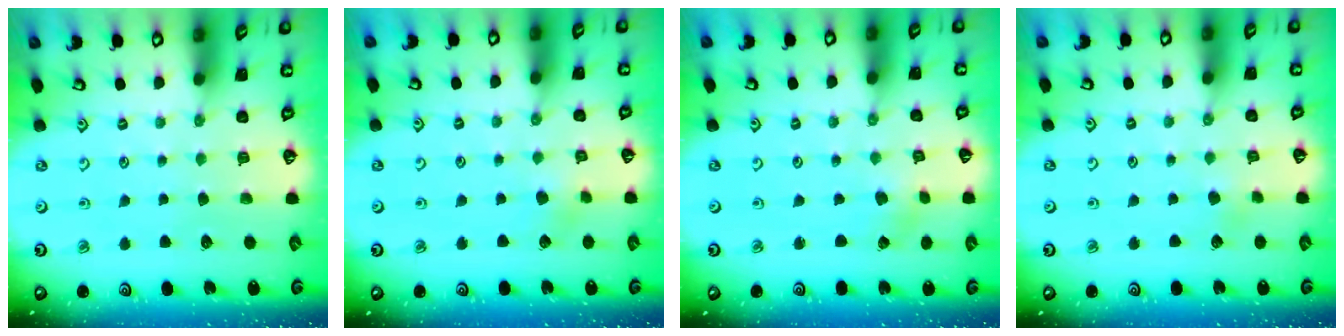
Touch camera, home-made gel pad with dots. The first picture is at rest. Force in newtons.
{"total": 3.2, "press": 3.2, "slide": 0.3}
{"total": 0.6, "press": 0.6, "slide": 0.1}
{"total": 1.8, "press": 1.7, "slide": 0.4}